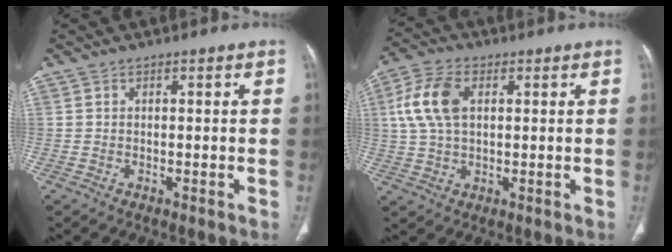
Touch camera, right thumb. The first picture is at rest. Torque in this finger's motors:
{"motor_torque": [-0.02, 0.14, 0.43, -0.38, 0.22]}